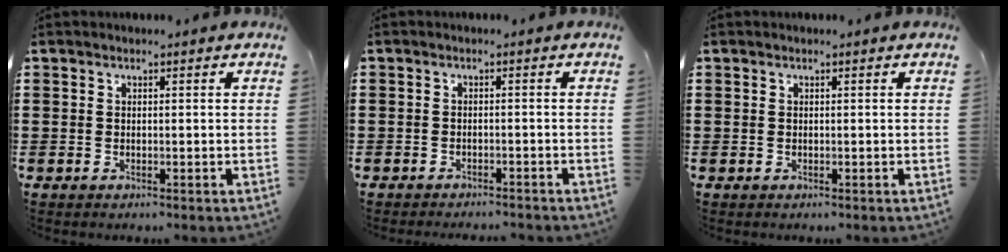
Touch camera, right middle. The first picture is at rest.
{"total": 1.6, "force": [-1.6, 0.1, -0.2], "torque": [-0.002, 0.001, -0.036]}
{"total": 0.0}